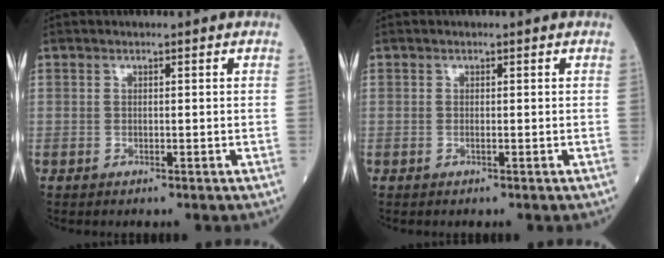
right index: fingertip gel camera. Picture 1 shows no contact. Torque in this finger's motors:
{"motor_torque": [0.02, -0.01, -0.03, -0.01]}